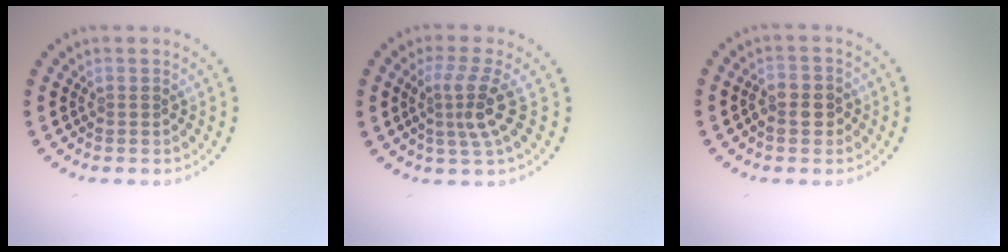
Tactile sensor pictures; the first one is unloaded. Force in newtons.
{"total": 3.3, "press": 2.3, "slide": 2.3}
{"total": 2.6, "press": 2.5, "slide": 0.6}